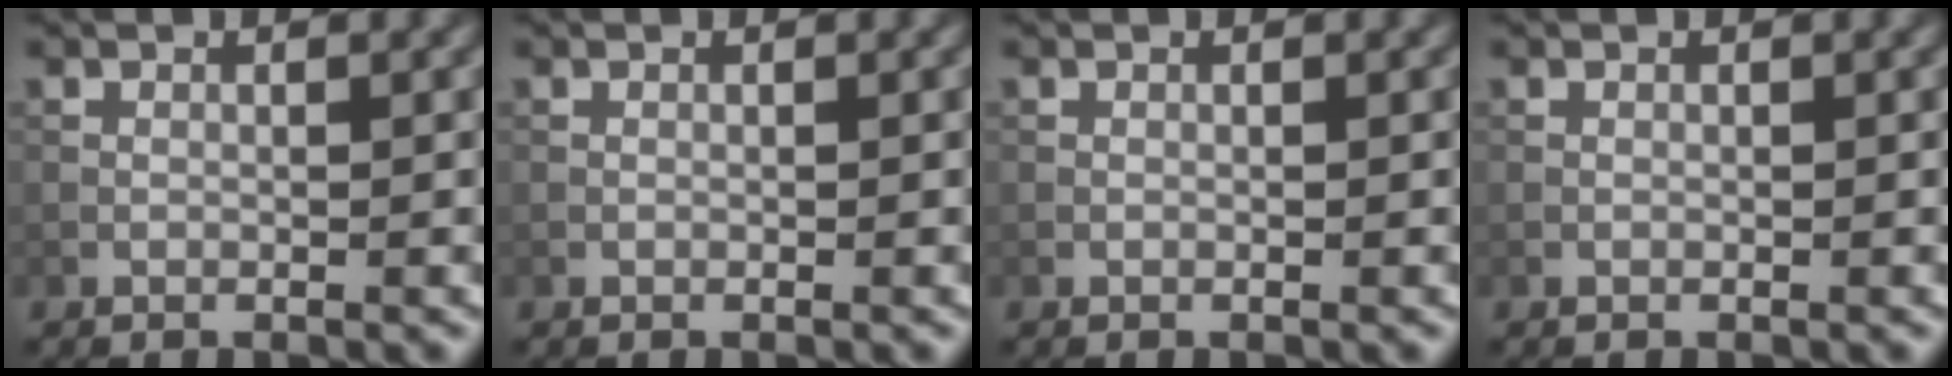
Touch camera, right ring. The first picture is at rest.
{"total": 0.0}
{"total": 0.0}
{"total": 0.0}